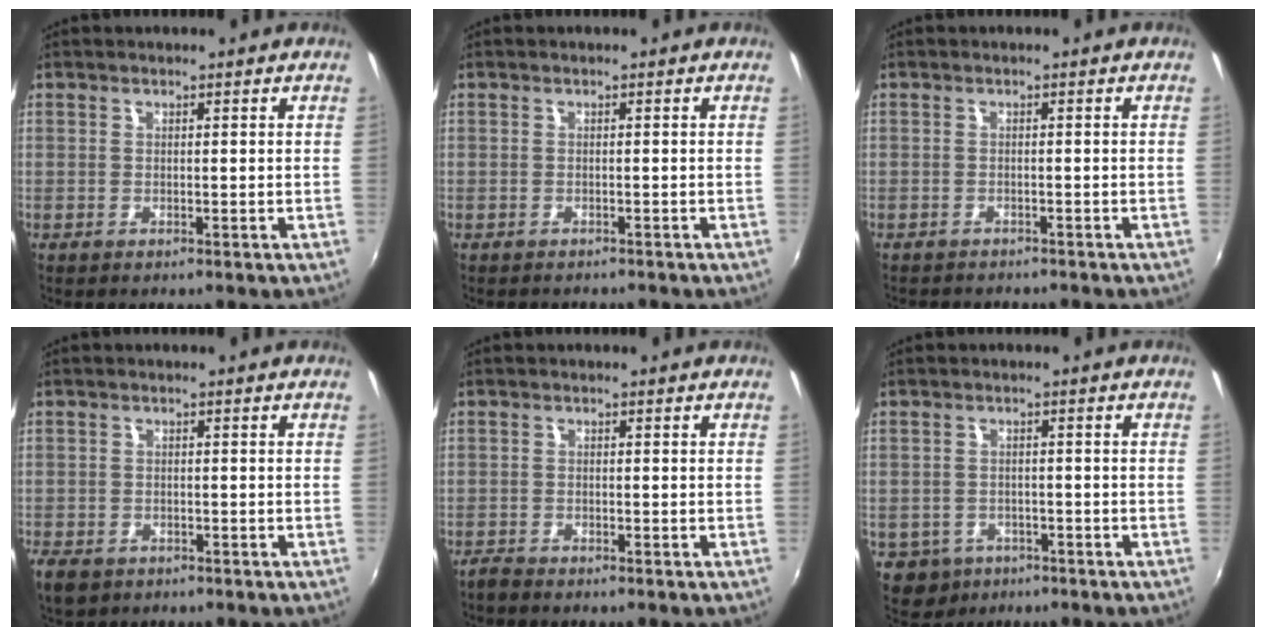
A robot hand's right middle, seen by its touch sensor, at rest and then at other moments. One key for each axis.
{"total": 1.9, "fx": -1.8, "fy": 0.4, "fz": 0.5, "tx": -0.014, "ty": -0.010, "tz": -0.026}
{"total": 3.2, "fx": -3.0, "fy": 0.7, "fz": 0.8, "tx": -0.025, "ty": -0.011, "tz": -0.045}
{"total": 5.1, "fx": -3.3, "fy": 3.1, "fz": 2.3, "tx": -0.062, "ty": -0.014, "tz": -0.057}
{"total": 1.8, "fx": -1.7, "fy": 0.3, "fz": 0.3, "tx": -0.014, "ty": -0.005, "tz": -0.035}
{"total": 5.6, "fx": -2.9, "fy": 4.6, "fz": 1.6, "tx": -0.044, "ty": -0.004, "tz": -0.037}